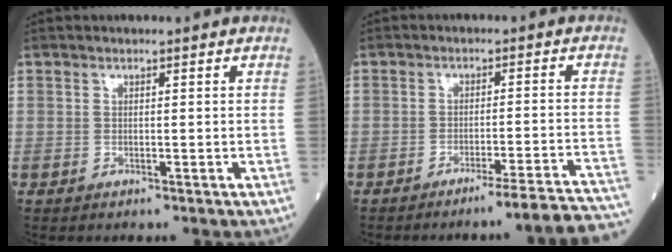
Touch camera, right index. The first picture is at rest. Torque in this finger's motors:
{"motor_torque": [-0.26, -0.11, 0.06, 0.04]}